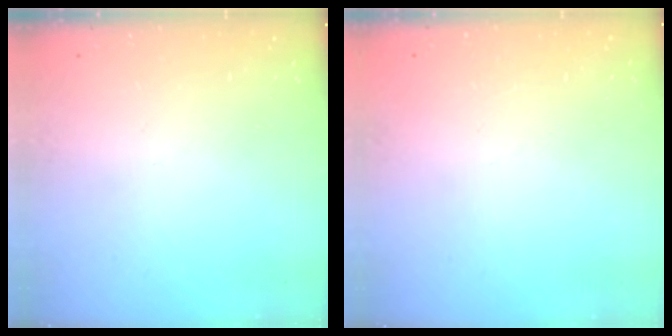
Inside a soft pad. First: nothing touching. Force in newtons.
{"total": 2.3, "press": 2.3, "slide": 0.1}